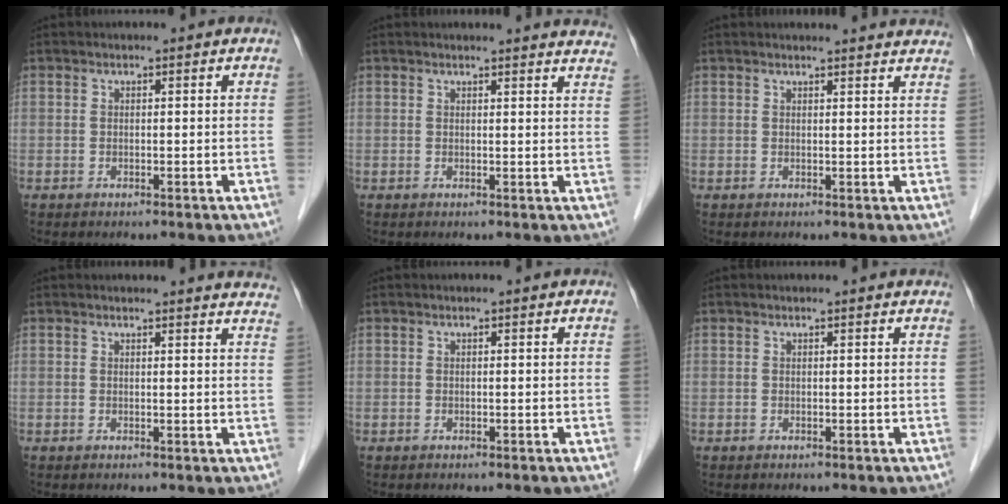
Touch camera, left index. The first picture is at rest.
{"total": 11.1, "force": [10.8, 0.5, 2.2], "torque": [-0.005, -0.037, 0.092]}
{"total": 9.0, "force": [8.7, 0.5, 2.2], "torque": [-0.016, 0.003, 0.077]}
{"total": 10.2, "force": [10.0, 0.4, 2.0], "torque": [-0.003, -0.036, 0.081]}
{"total": 0.0}
{"total": 1.3, "force": [1.3, 0.0, 0.3], "torque": [-0.014, 0.005, 0.012]}